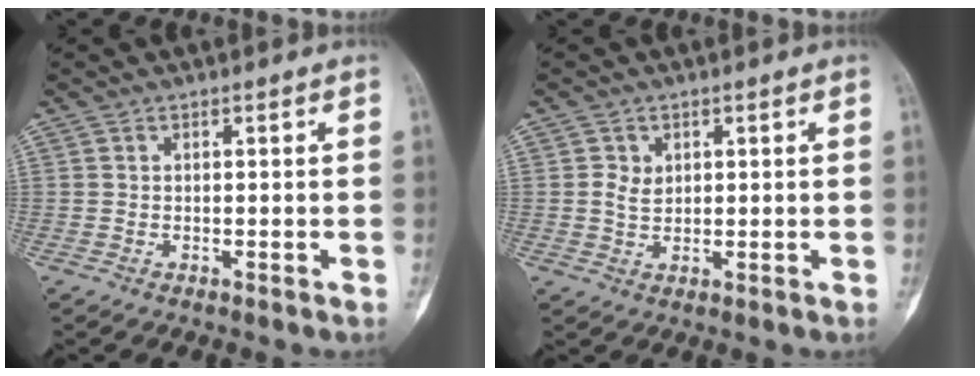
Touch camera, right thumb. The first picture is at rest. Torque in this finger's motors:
{"motor_torque": [0.39, 0.21, 0.23, -0.03, -0.05]}